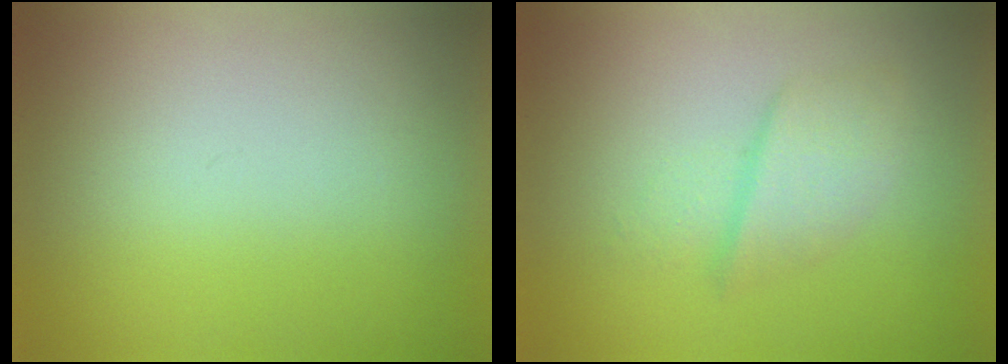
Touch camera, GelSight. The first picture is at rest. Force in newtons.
{"total": 2.2}